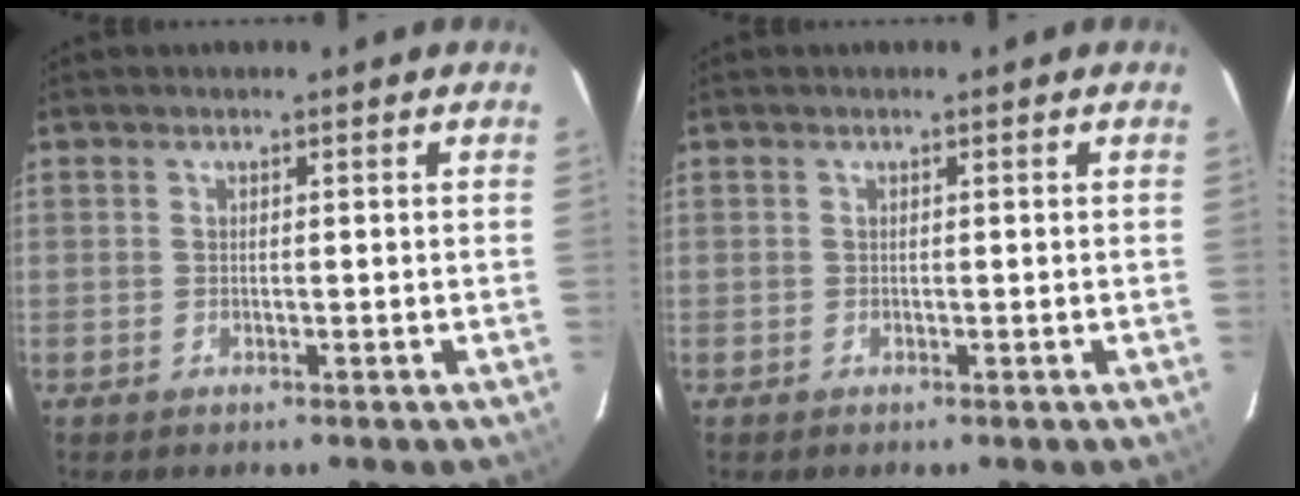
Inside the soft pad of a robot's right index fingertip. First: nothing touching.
{"total": 0.0}